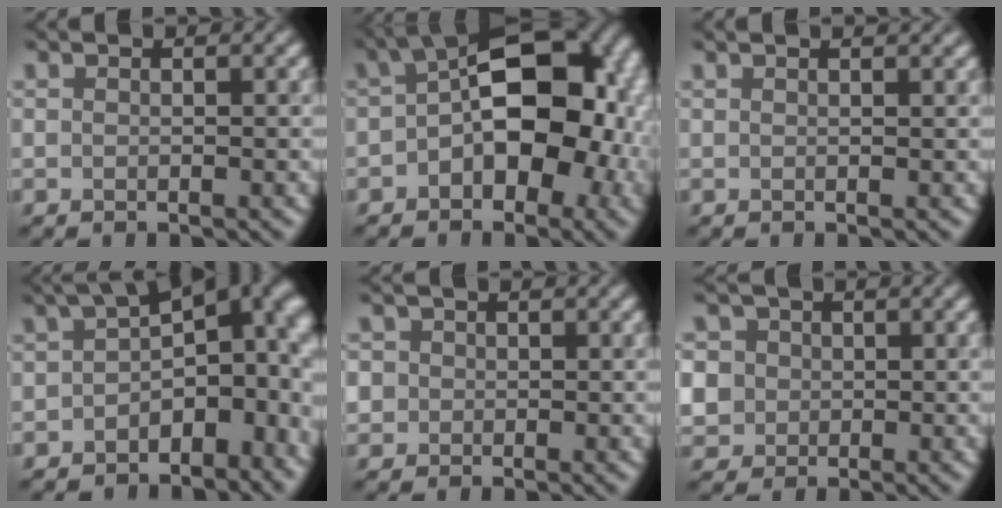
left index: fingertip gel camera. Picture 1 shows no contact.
{"total": 13.5, "force": [-0.8, 8.1, 10.8], "torque": [-0.108, 0.025, -0.020]}
{"total": 1.7, "force": [1.1, 0.6, 1.1], "torque": [-0.014, 0.003, 0.005]}
{"total": 10.8, "force": [-0.8, 6.7, 8.5], "torque": [-0.089, 0.004, -0.016]}
{"total": 3.2, "force": [0.8, 2.9, 1.1], "torque": [-0.003, 0.020, -0.008]}
{"total": 6.5, "force": [1.2, 6.0, 2.2], "torque": [-0.058, 0.030, -0.002]}